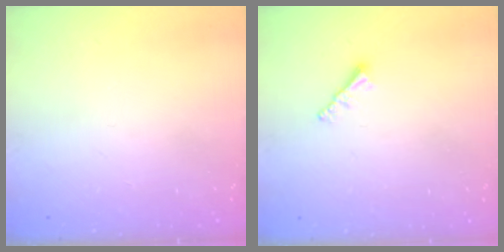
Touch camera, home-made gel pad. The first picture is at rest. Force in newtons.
{"total": 1.9, "press": 1.9, "slide": 0.5}